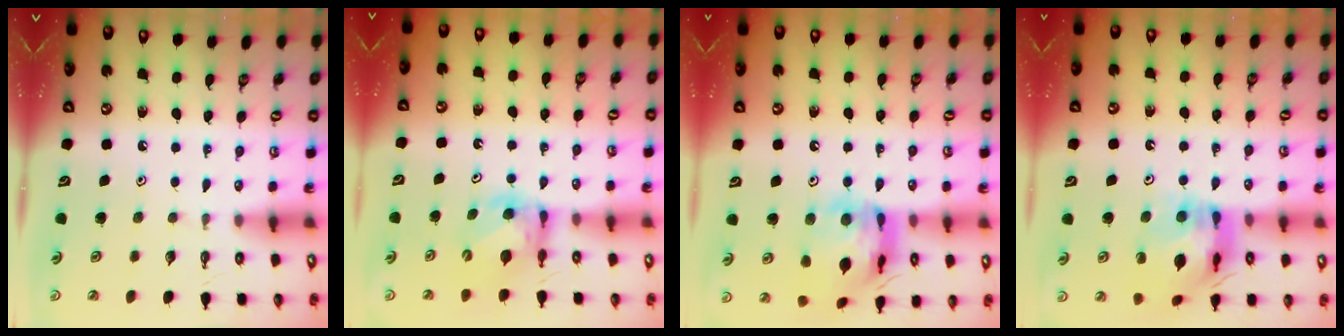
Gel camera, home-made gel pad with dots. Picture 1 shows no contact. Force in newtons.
{"total": 6.1, "press": 6.1, "slide": 0.3}
{"total": 17.0, "press": 16.9, "slide": 1.9}
{"total": 14.2, "press": 14.1, "slide": 1.5}